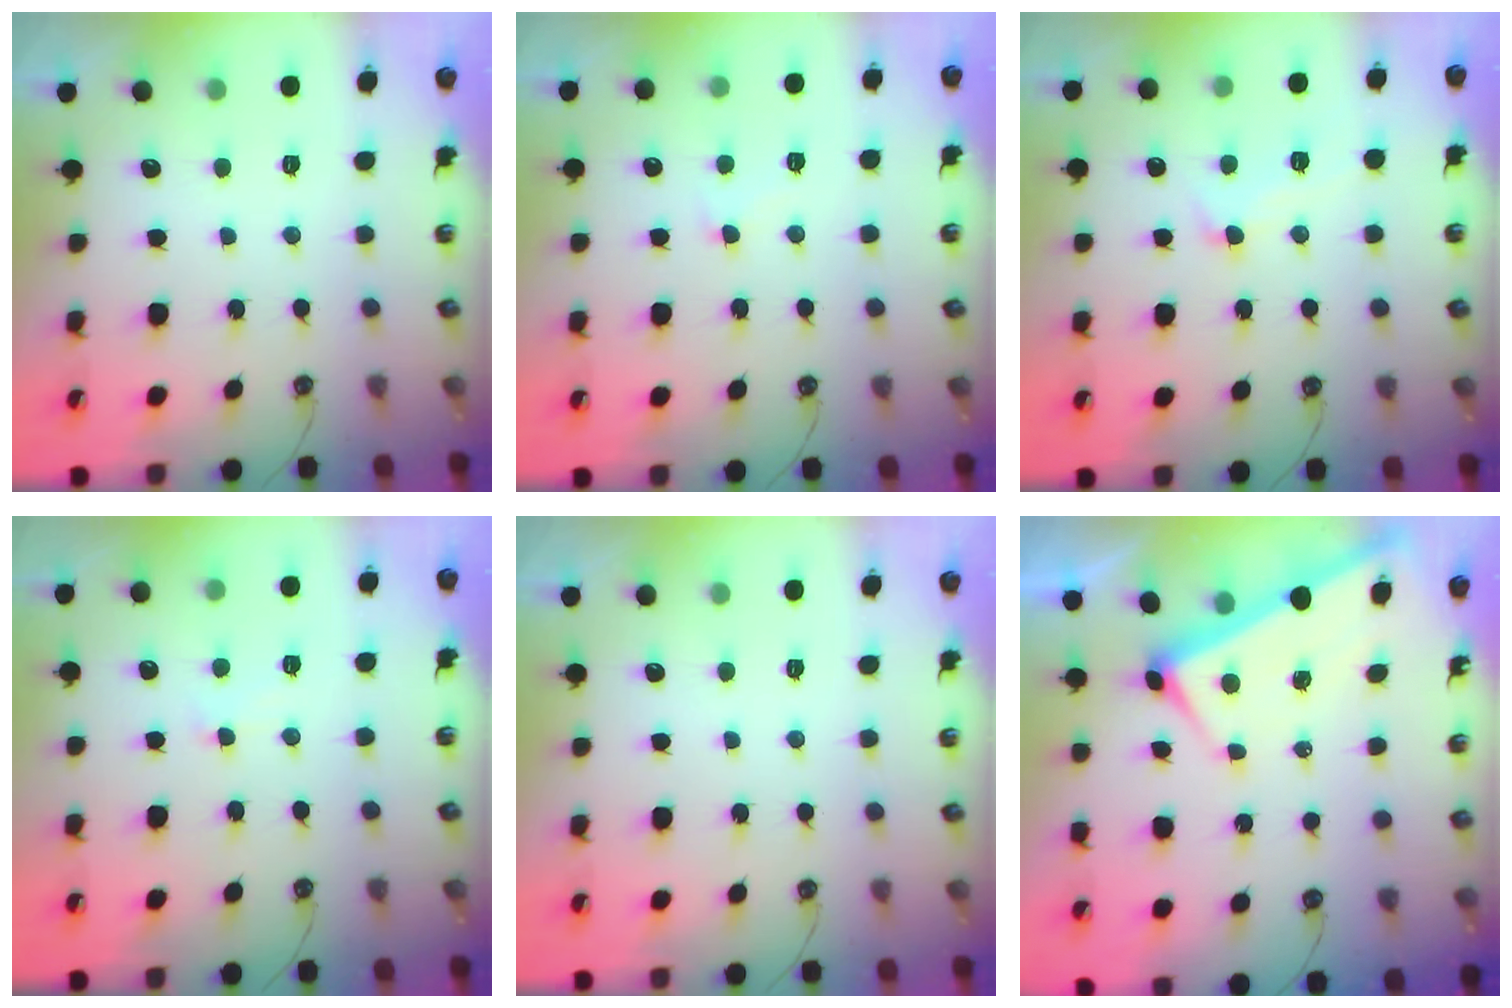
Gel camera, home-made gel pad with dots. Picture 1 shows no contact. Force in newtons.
{"total": 4.3, "press": 4.2, "slide": 0.6}
{"total": 2.2, "press": 2.0, "slide": 1.0}
{"total": 0.8, "press": 0.1, "slide": 0.8}
{"total": 0.0}
{"total": 2.8, "press": 2.7, "slide": 0.6}